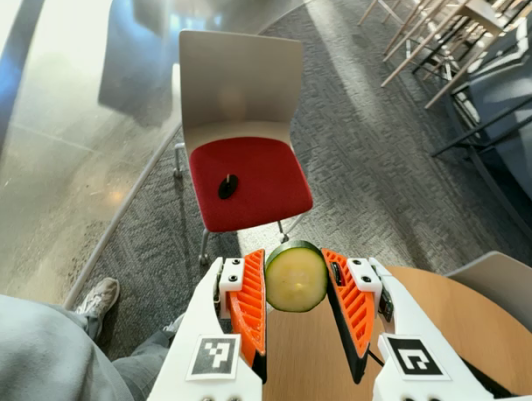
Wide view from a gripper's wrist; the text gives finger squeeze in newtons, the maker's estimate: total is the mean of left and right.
{"total": 11.5, "left": 11.9, "right": 11.2}